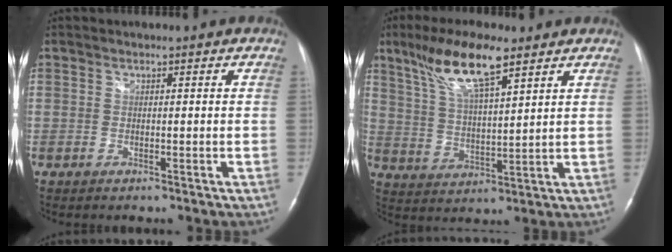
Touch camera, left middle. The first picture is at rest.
{"total": 11.4, "force": [7.4, 2.0, 8.4], "torque": [-0.167, 0.012, 0.140]}